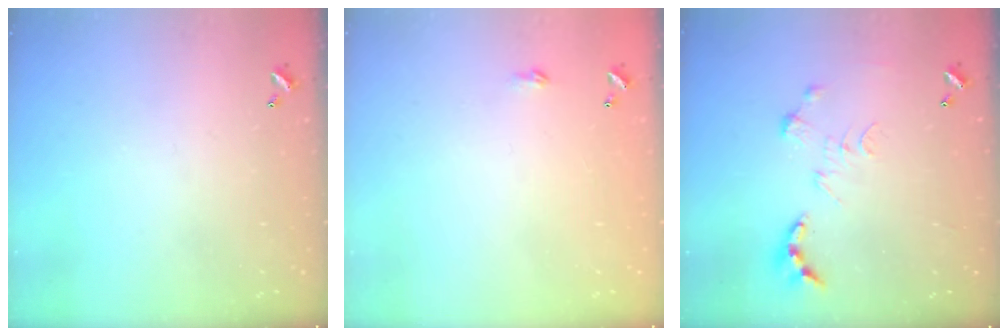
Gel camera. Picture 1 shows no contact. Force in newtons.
{"total": 2.2, "press": 2.2, "slide": 0.4}
{"total": 0.0}